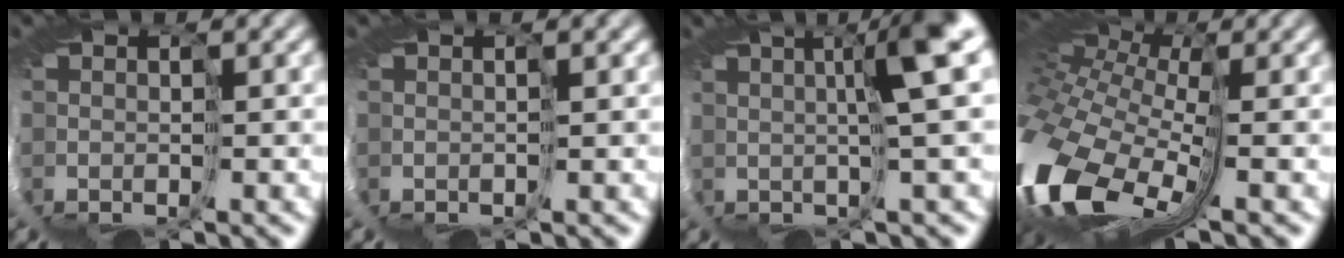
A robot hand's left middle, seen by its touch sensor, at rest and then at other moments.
{"total": 0.5, "force": [0.3, -0.4, 0.0], "torque": [-0.003, -0.002, 0.001]}
{"total": 5.6, "force": [2.3, -0.2, 5.1], "torque": [-0.067, 0.013, 0.027]}
{"total": 15.7, "force": [-3.7, 8.8, 12.4], "torque": [-0.275, -0.061, -0.043]}